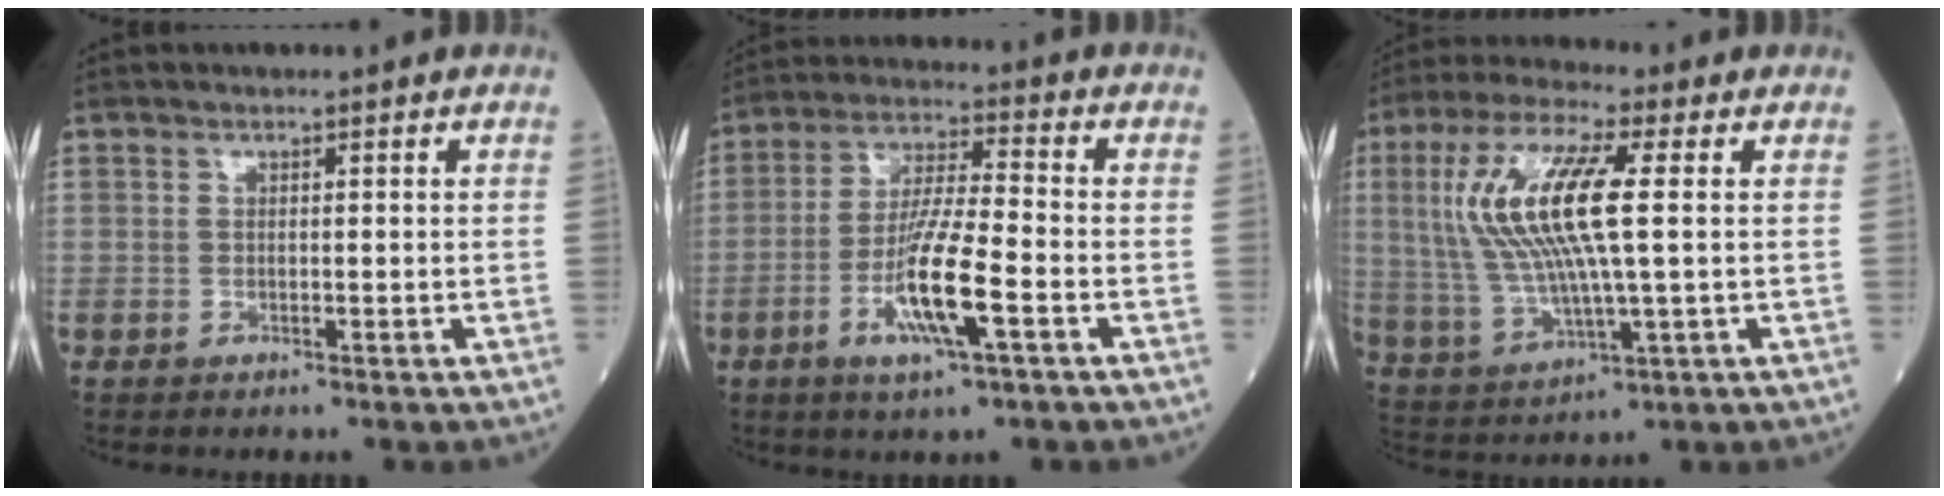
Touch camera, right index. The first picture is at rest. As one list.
[{"total": 11.2, "force": [-3.9, 0.9, 10.4], "torque": [-0.201, -0.010, -0.073]}, {"total": 14.6, "force": [2.5, 2.3, 14.2], "torque": [-0.307, 0.012, 0.047]}]